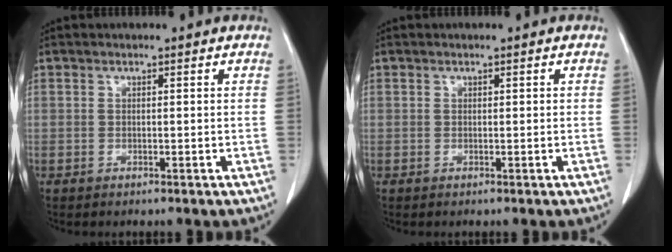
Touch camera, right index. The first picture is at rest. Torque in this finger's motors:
{"motor_torque": [-0.21, 0.05, -0.02, 0.01]}